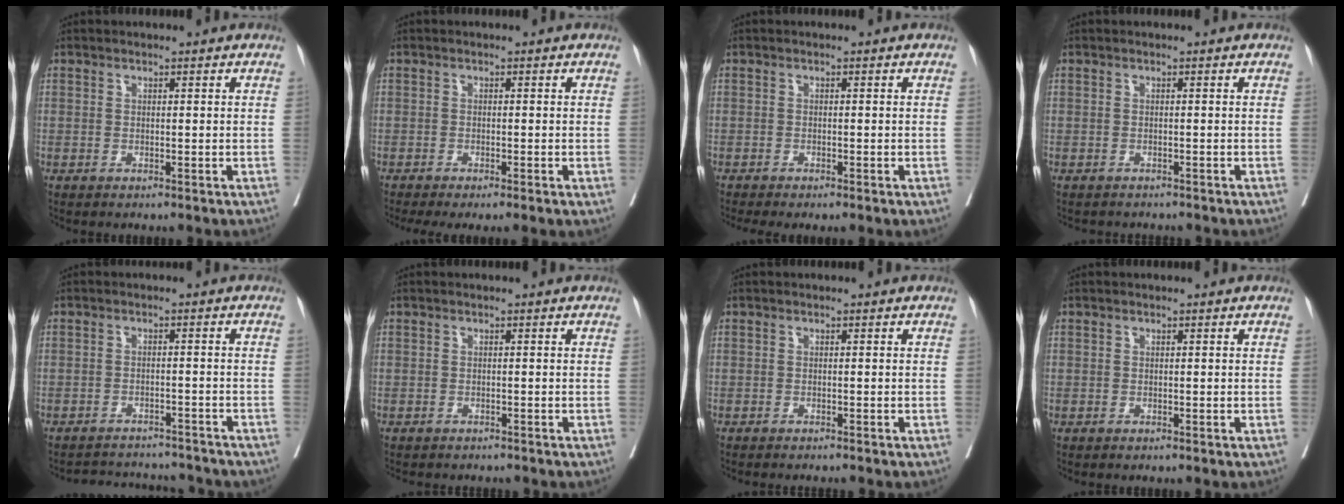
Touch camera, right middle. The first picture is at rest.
{"total": 5.1, "force": [-3.5, 0.8, 3.6], "torque": [-0.049, -0.013, -0.055]}
{"total": 3.0, "force": [-2.2, 0.5, 1.9], "torque": [-0.023, -0.006, -0.032]}
{"total": 3.2, "force": [-2.9, 1.3, 0.5], "torque": [-0.010, -0.003, -0.041]}
{"total": 10.5, "force": [-10.0, 2.7, 1.7], "torque": [-0.031, 0.013, -0.122]}
{"total": 4.3, "force": [-3.8, 1.7, 1.2], "torque": [-0.015, -0.002, -0.048]}
{"total": 3.6, "force": [-3.4, 0.1, 1.3], "torque": [-0.013, -0.005, -0.045]}
{"total": 0.0}